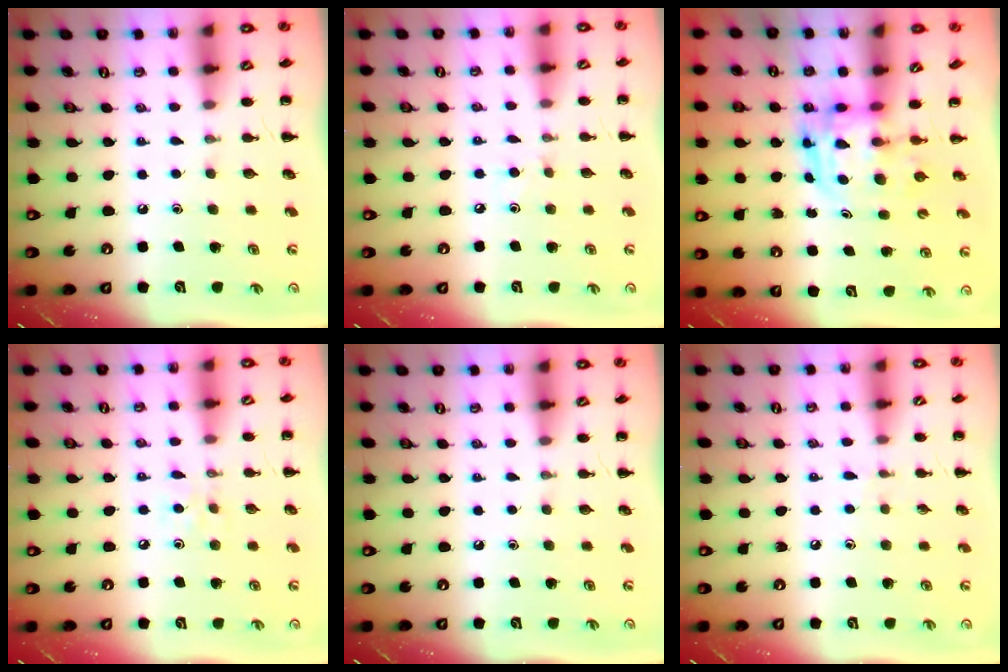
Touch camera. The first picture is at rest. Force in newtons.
{"total": 3.8, "press": 3.6, "slide": 1.2}
{"total": 3.6, "press": 3.5, "slide": 0.8}
{"total": 3.7, "press": 3.5, "slide": 1.4}
{"total": 0.0}
{"total": 4.3, "press": 3.9, "slide": 1.7}